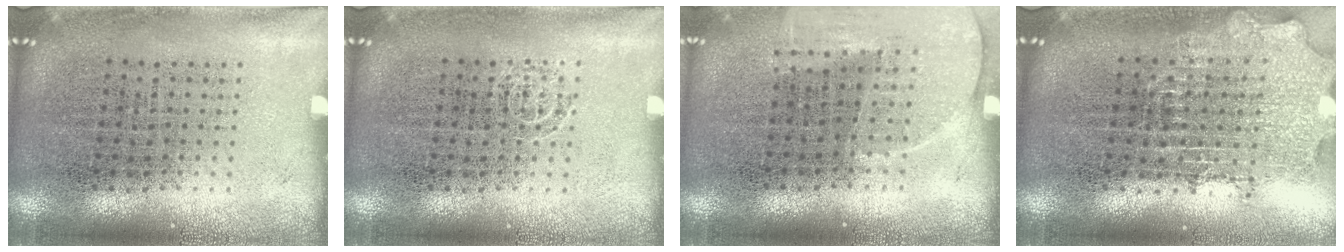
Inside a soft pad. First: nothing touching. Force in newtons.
{"total": 0.7, "press": 0.7, "slide": 0.2}
{"total": 1.3, "press": 1.3, "slide": 0.3}
{"total": 2.0, "press": 1.6, "slide": 1.2}